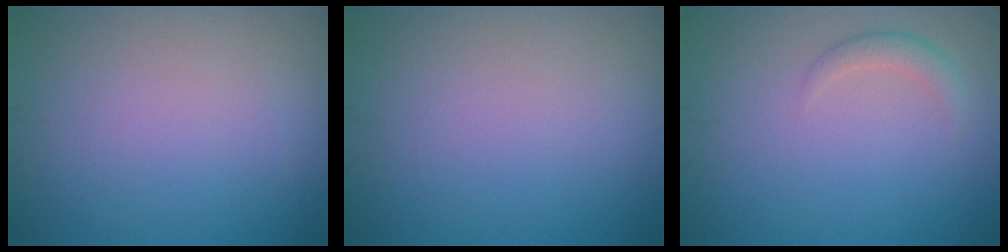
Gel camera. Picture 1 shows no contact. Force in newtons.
{"total": 0.0}
{"total": 1.5, "press": 1.5, "slide": 0.1}